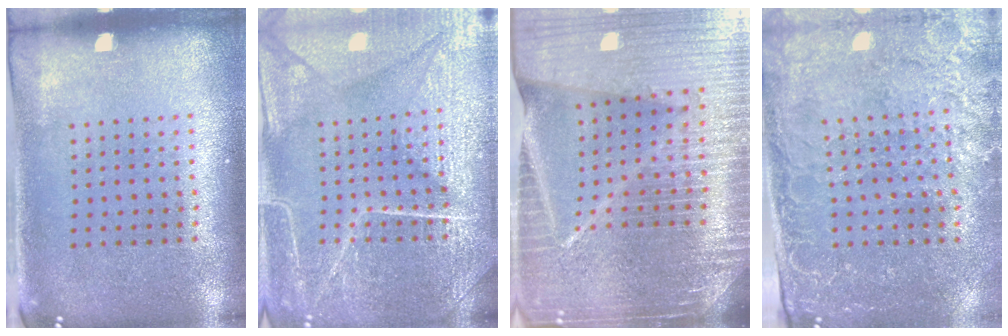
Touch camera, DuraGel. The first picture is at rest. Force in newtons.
{"total": 7.1, "press": 7.1, "slide": 1.0}
{"total": 7.3, "press": 6.2, "slide": 3.9}
{"total": 2.9, "press": 2.8, "slide": 0.8}